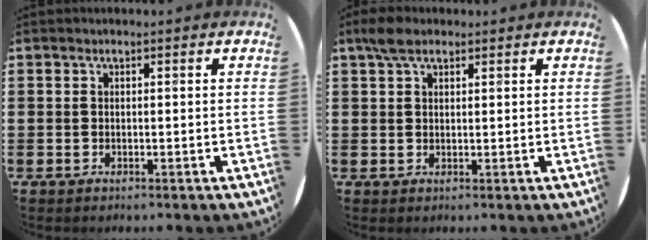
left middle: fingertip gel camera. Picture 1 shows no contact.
{"total": 3.0, "force": [2.1, 1.4, 1.5], "torque": [-0.027, 0.004, 0.038]}